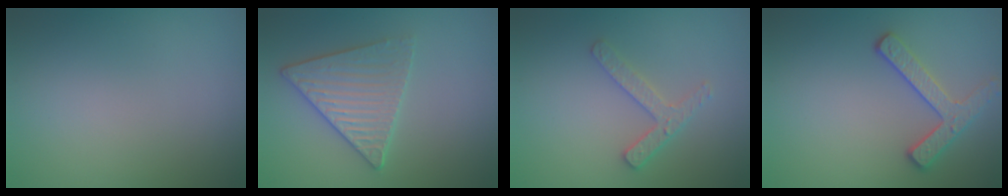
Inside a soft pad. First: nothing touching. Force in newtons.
{"total": 3.4, "press": 3.4, "slide": 0.3}
{"total": 2.3, "press": 2.2, "slide": 0.4}
{"total": 2.5, "press": 2.3, "slide": 0.9}